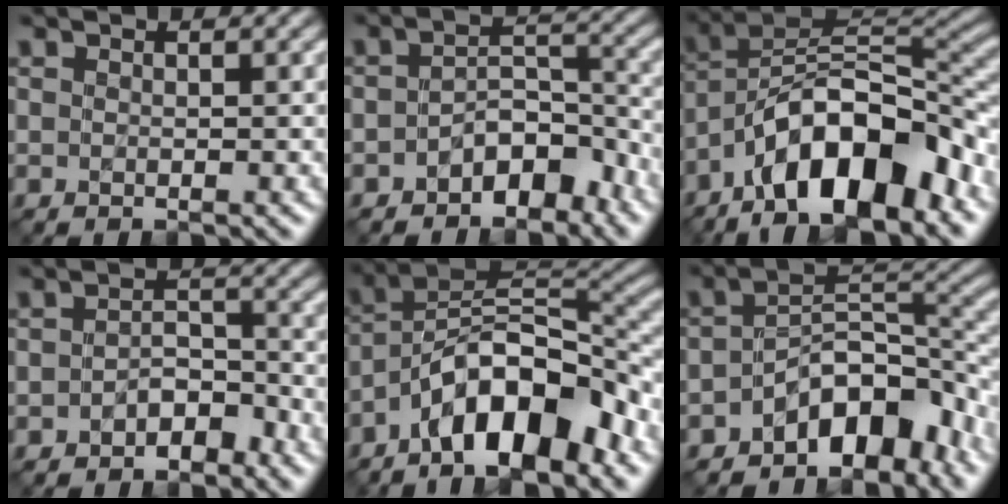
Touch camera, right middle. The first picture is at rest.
{"total": 4.4, "force": [-2.7, 2.3, 2.6], "torque": [-0.035, 0.008, -0.051]}
{"total": 12.6, "force": [-7.0, 5.0, 9.3], "torque": [-0.138, 0.018, -0.130]}
{"total": 2.9, "force": [-1.6, 1.6, 1.7], "torque": [-0.025, 0.009, -0.030]}
{"total": 10.4, "force": [-5.9, 3.8, 7.6], "torque": [-0.108, 0.019, -0.115]}
{"total": 7.3, "force": [-4.3, 3.5, 4.7], "torque": [-0.049, 0.011, -0.083]}